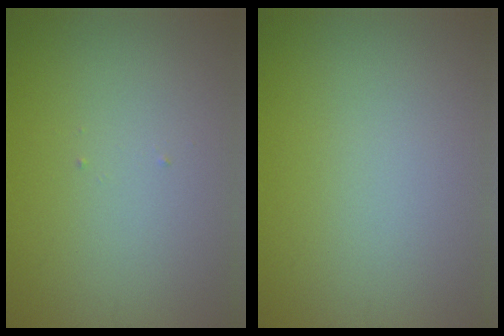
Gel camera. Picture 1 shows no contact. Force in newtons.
{"total": 0.0}